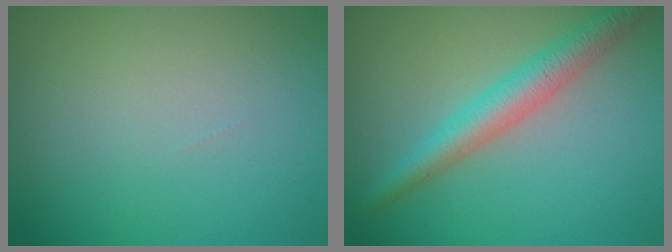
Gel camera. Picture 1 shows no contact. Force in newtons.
{"total": 4.0, "press": 4.0, "slide": 0.0}